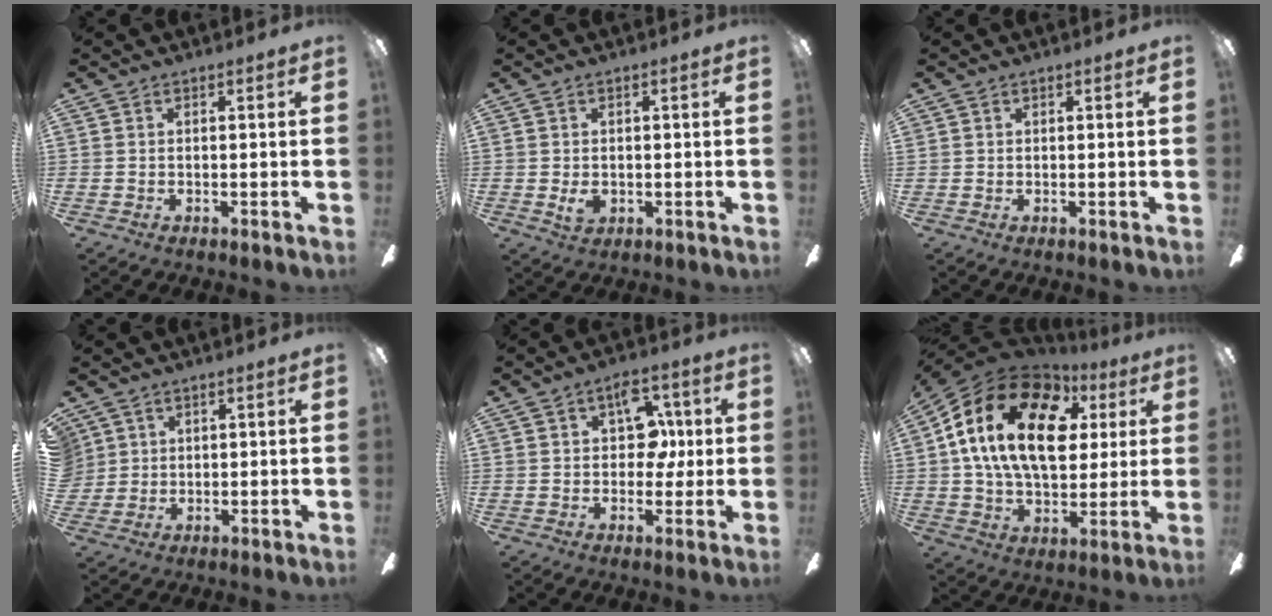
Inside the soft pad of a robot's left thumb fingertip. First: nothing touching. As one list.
[{"total": 3.1, "force": [-0.2, 2.1, 2.2], "torque": [-0.038, -0.002, -0.006]}, {"total": 19.6, "force": [6.7, 14.6, 11.2], "torque": [-0.257, -0.023, 0.124]}, {"total": 3.3, "force": [1.7, 2.8, 0.0], "torque": [-0.012, 0.007, 0.034]}, {"total": 10.2, "force": [2.9, 7.0, 6.9], "torque": [-0.084, 0.003, 0.048]}, {"total": 22.2, "force": [6.8, 14.2, 15.6], "torque": [-0.309, -0.001, 0.114]}]